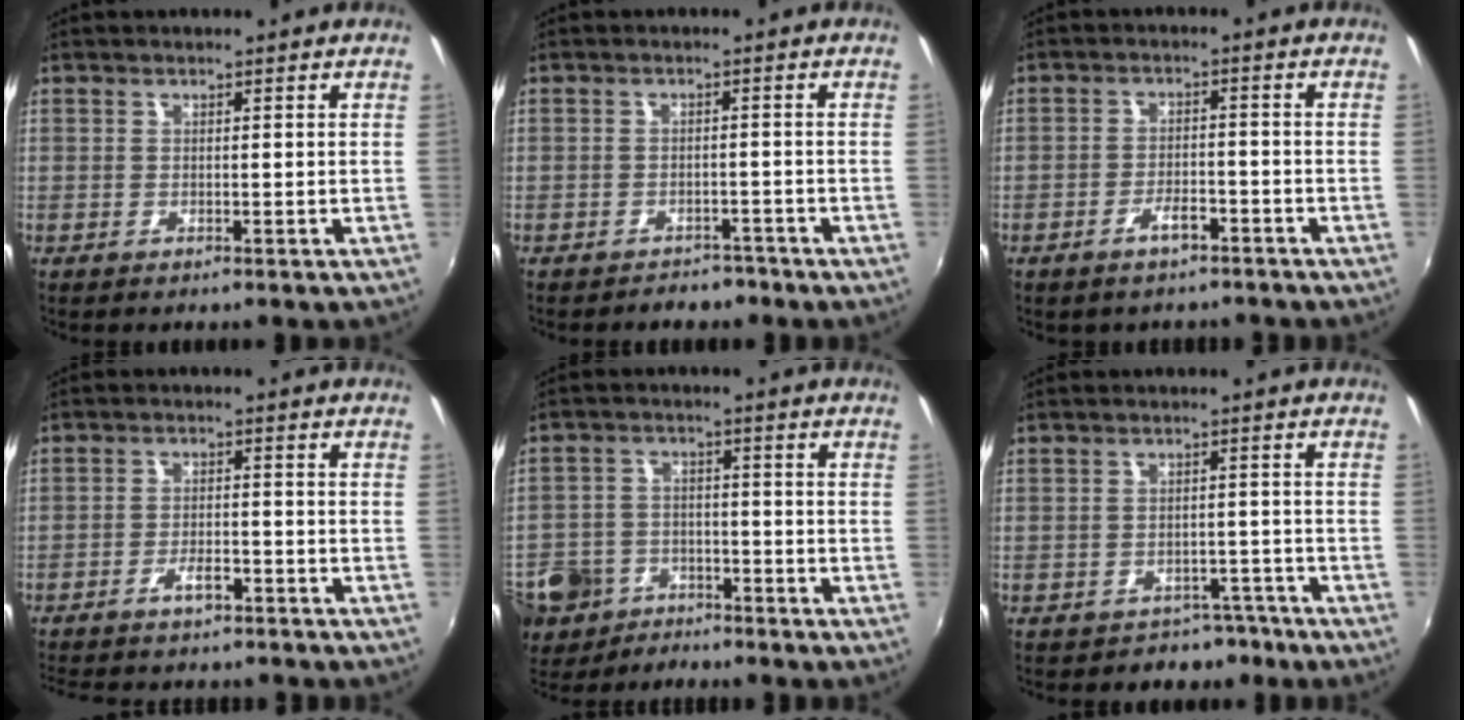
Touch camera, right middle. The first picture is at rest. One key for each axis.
{"total": 4.5, "fx": -3.9, "fy": 2.2, "fz": 0.9, "tx": -0.021, "ty": 0.001, "tz": -0.049}
{"total": 4.0, "fx": -2.9, "fy": 1.7, "fz": 2.2, "tx": -0.046, "ty": 0.004, "tz": -0.039}
{"total": 5.8, "fx": -4.7, "fy": 1.9, "fz": 2.8, "tx": -0.068, "ty": 0.004, "tz": -0.075}
{"total": 13.6, "fx": -8.7, "fy": 9.1, "fz": 5.1, "tx": -0.152, "ty": -0.003, "tz": -0.146}
{"total": 5.1, "fx": -3.9, "fy": 3.3, "fz": 0.4, "tx": -0.006, "ty": 0.021, "tz": -0.045}